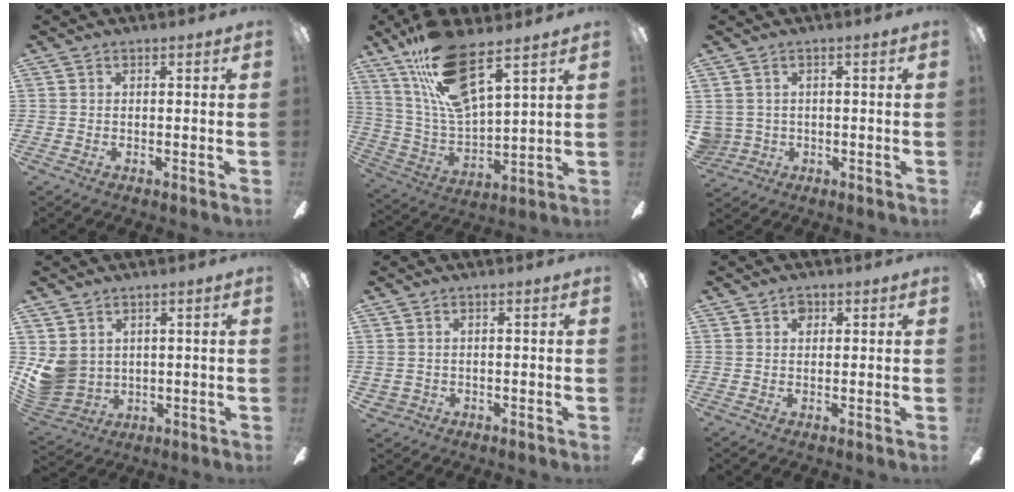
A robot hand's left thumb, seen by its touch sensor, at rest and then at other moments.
{"total": 18.7, "force": [12.3, 5.7, 12.8], "torque": [-0.263, -0.050, 0.213]}
{"total": 3.0, "force": [0.5, 3.0, 0.2], "torque": [-0.014, 0.009, 0.011]}
{"total": 7.3, "force": [2.0, 6.6, 2.5], "torque": [-0.068, -0.015, 0.043]}
{"total": 1.3, "force": [0.4, 1.2, 0.4], "torque": [-0.011, 0.003, 0.004]}
{"total": 2.3, "force": [1.2, 1.7, 1.1], "torque": [-0.008, -0.002, 0.018]}